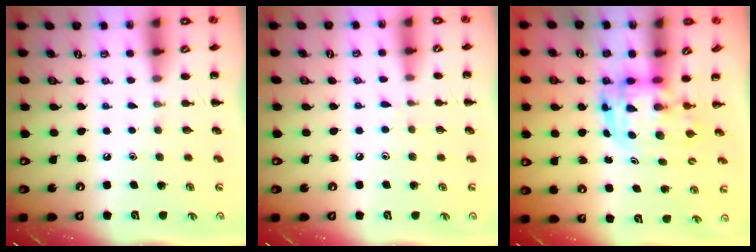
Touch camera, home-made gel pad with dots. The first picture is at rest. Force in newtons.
{"total": 3.8, "press": 3.4, "slide": 1.7}
{"total": 3.7, "press": 3.6, "slide": 0.7}